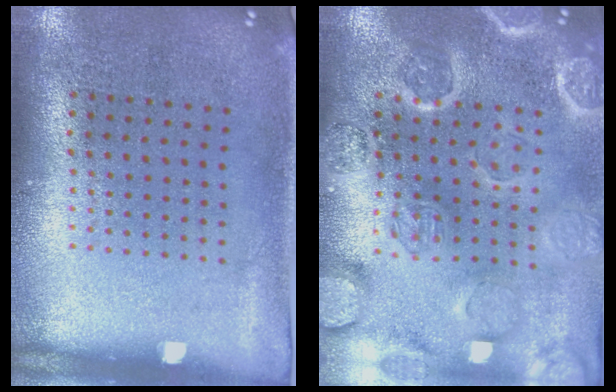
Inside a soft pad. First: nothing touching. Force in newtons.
{"total": 3.4, "press": 3.3, "slide": 0.8}